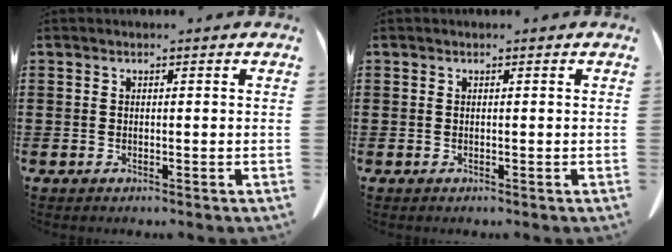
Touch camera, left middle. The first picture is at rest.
{"total": 0.0}